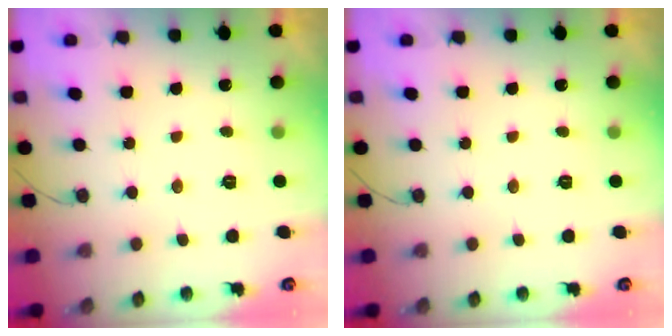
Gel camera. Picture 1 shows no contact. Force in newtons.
{"total": 0.0}